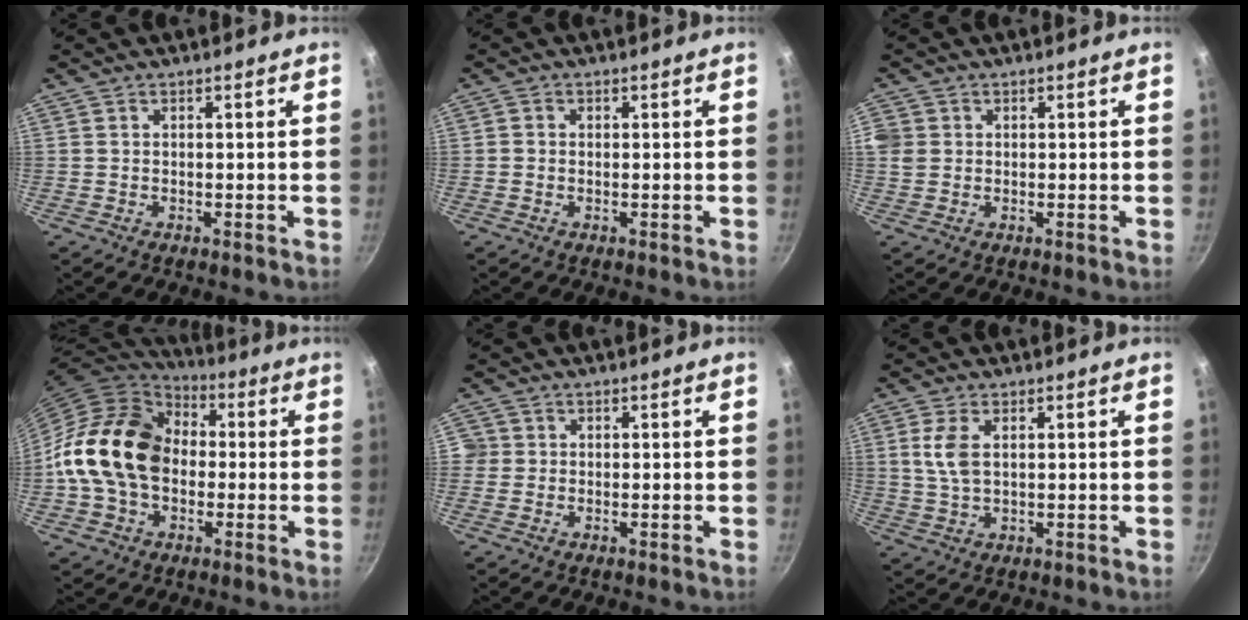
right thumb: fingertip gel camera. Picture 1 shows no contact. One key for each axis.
{"total": 0.8, "fx": -0.1, "fy": 0.8, "fz": 0.3, "tx": -0.005, "ty": 0.003, "tz": -0.002}
{"total": 3.8, "fx": 0.6, "fy": 3.3, "fz": 1.6, "tx": -0.024, "ty": 0.000, "tz": 0.010}
{"total": 19.1, "fx": -0.6, "fy": 14.3, "fz": 12.6, "tx": -0.199, "ty": 0.039, "tz": -0.023}
{"total": 2.0, "fx": 0.0, "fy": 2.0, "fz": 0.3, "tx": 0.010, "ty": 0.006, "tz": -0.004}
{"total": 5.6, "fx": 1.4, "fy": 3.1, "fz": 4.4, "tx": -0.095, "ty": -0.001, "tz": 0.029}